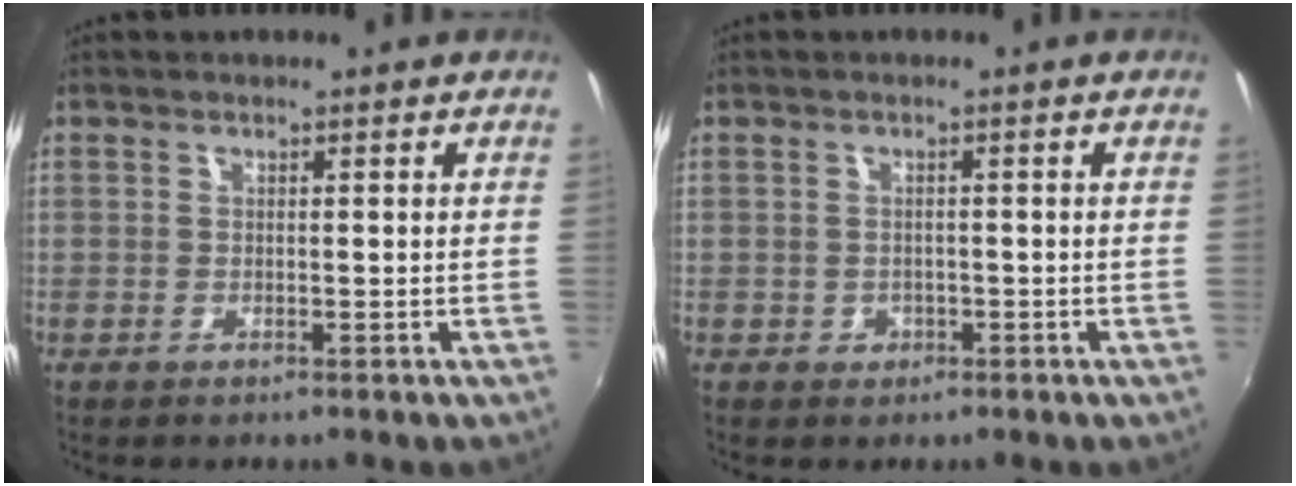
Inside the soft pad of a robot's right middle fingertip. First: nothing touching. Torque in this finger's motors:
{"motor_torque": [0.43, -0.30, 0.07, 0.00]}